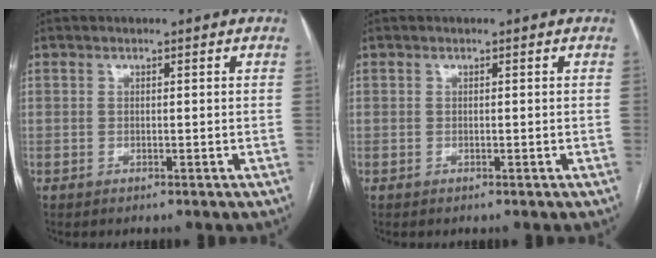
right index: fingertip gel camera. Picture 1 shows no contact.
{"total": 0.0}